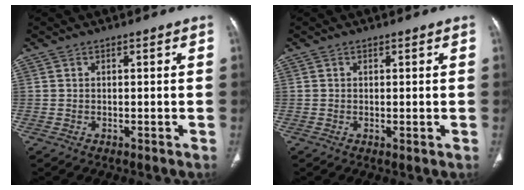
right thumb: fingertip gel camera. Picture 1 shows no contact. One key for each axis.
{"total": 0.5, "fx": -0.1, "fy": 0.0, "fz": 0.5, "tx": -0.017, "ty": -0.005, "tz": 0.000}